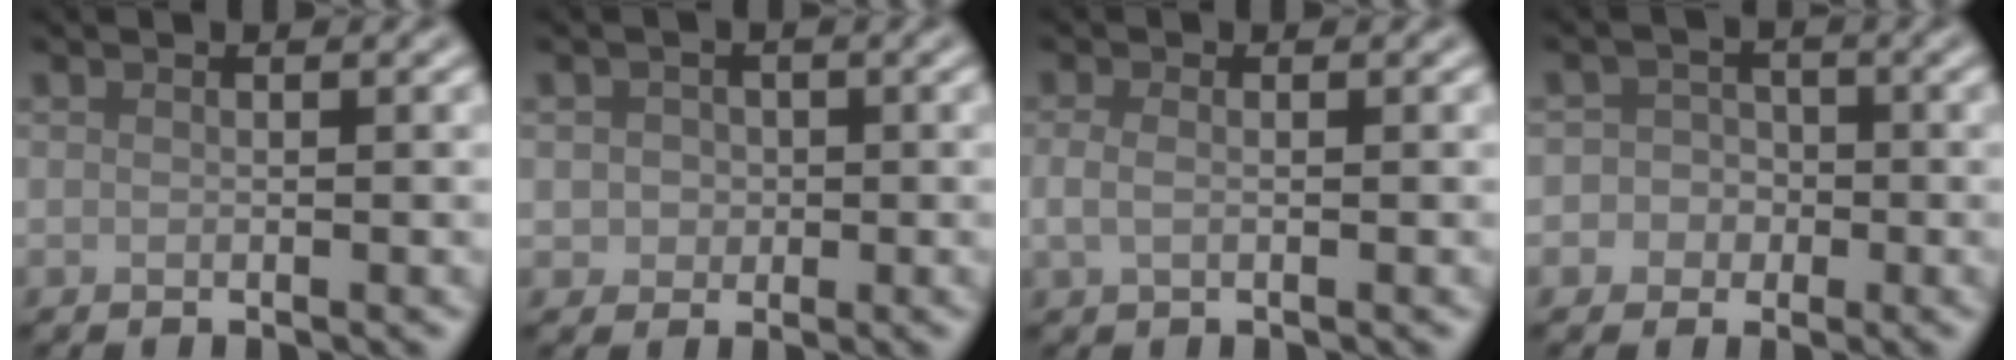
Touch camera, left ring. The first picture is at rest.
{"total": 1.9, "force": [0.1, 1.8, 0.7], "torque": [-0.003, -0.003, 0.001]}
{"total": 1.4, "force": [0.0, 0.8, 1.2], "torque": [-0.028, -0.002, -0.001]}
{"total": 3.3, "force": [-0.9, 3.2, 0.5], "torque": [0.026, 0.009, -0.032]}